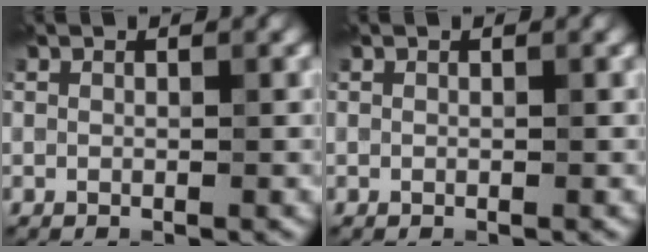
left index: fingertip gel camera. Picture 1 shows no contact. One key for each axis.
{"total": 0.0}